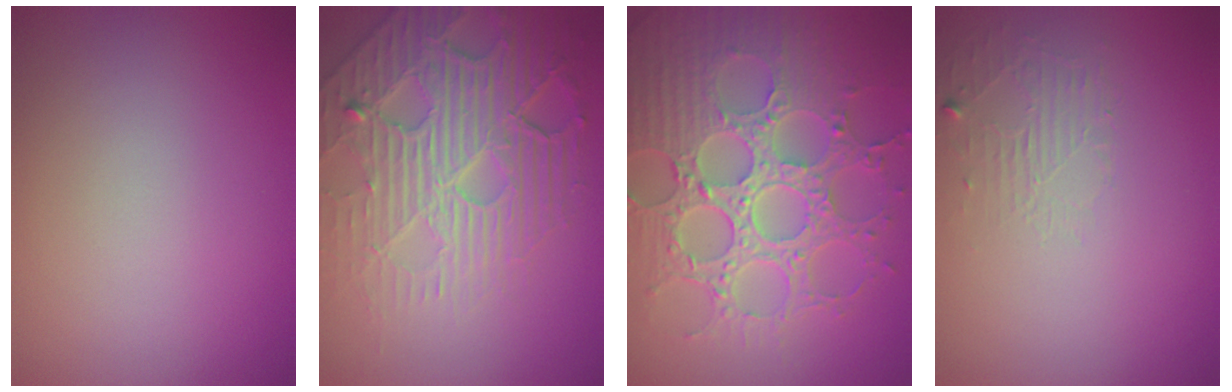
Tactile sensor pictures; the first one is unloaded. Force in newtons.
{"total": 8.0, "press": 5.9, "slide": 5.4}
{"total": 8.7, "press": 6.6, "slide": 5.8}
{"total": 1.4, "press": 0.1, "slide": 1.4}